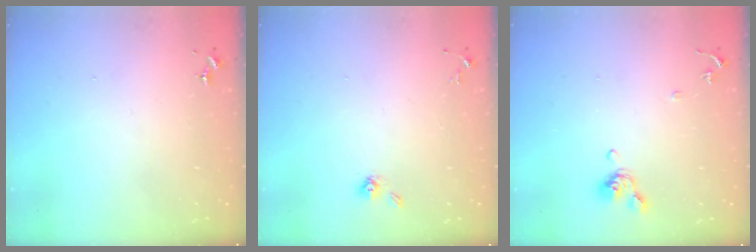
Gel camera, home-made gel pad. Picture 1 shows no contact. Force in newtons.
{"total": 5.4, "press": 5.2, "slide": 1.5}
{"total": 8.5, "press": 8.4, "slide": 1.4}